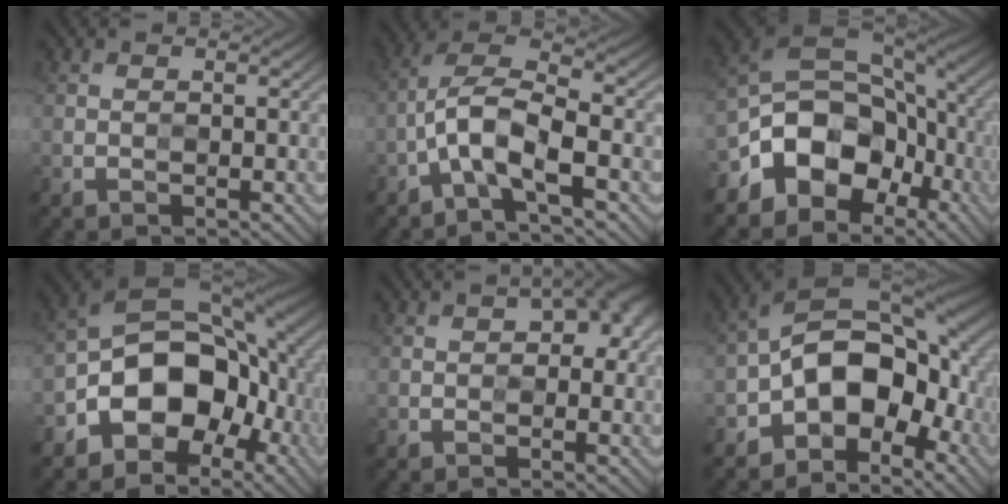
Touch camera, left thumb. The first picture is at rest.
{"total": 7.9, "force": [-3.3, 2.8, 6.6], "torque": [-0.129, 0.013, -0.078]}
{"total": 15.7, "force": [-5.9, 11.3, 9.2], "torque": [-0.181, -0.025, -0.103]}
{"total": 14.2, "force": [-4.0, 9.9, 9.4], "torque": [-0.131, -0.014, -0.084]}
{"total": 3.9, "force": [0.7, 2.2, 3.2], "torque": [-0.029, 0.009, 0.007]}
{"total": 14.2, "force": [-3.8, 8.9, 10.3], "torque": [-0.152, -0.008, -0.080]}